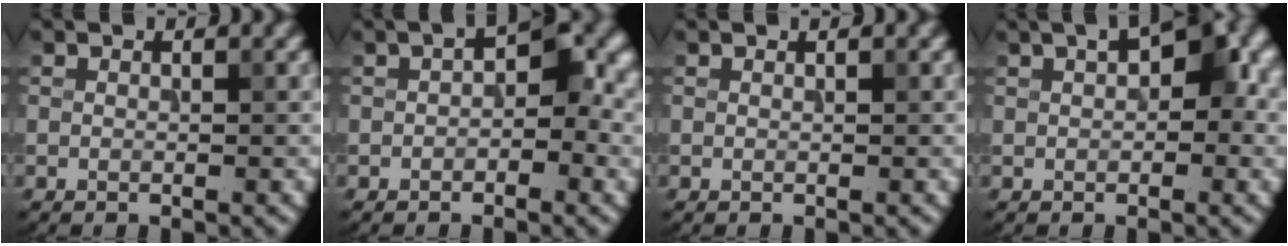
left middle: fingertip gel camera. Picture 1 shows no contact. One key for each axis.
{"total": 3.4, "fx": -0.1, "fy": 1.8, "fz": 2.8, "tx": -0.028, "ty": 0.007, "tz": -0.010}
{"total": 0.0}
{"total": 5.9, "fx": 1.3, "fy": 3.0, "fz": 4.9, "tx": -0.057, "ty": 0.018, "tz": 0.014}